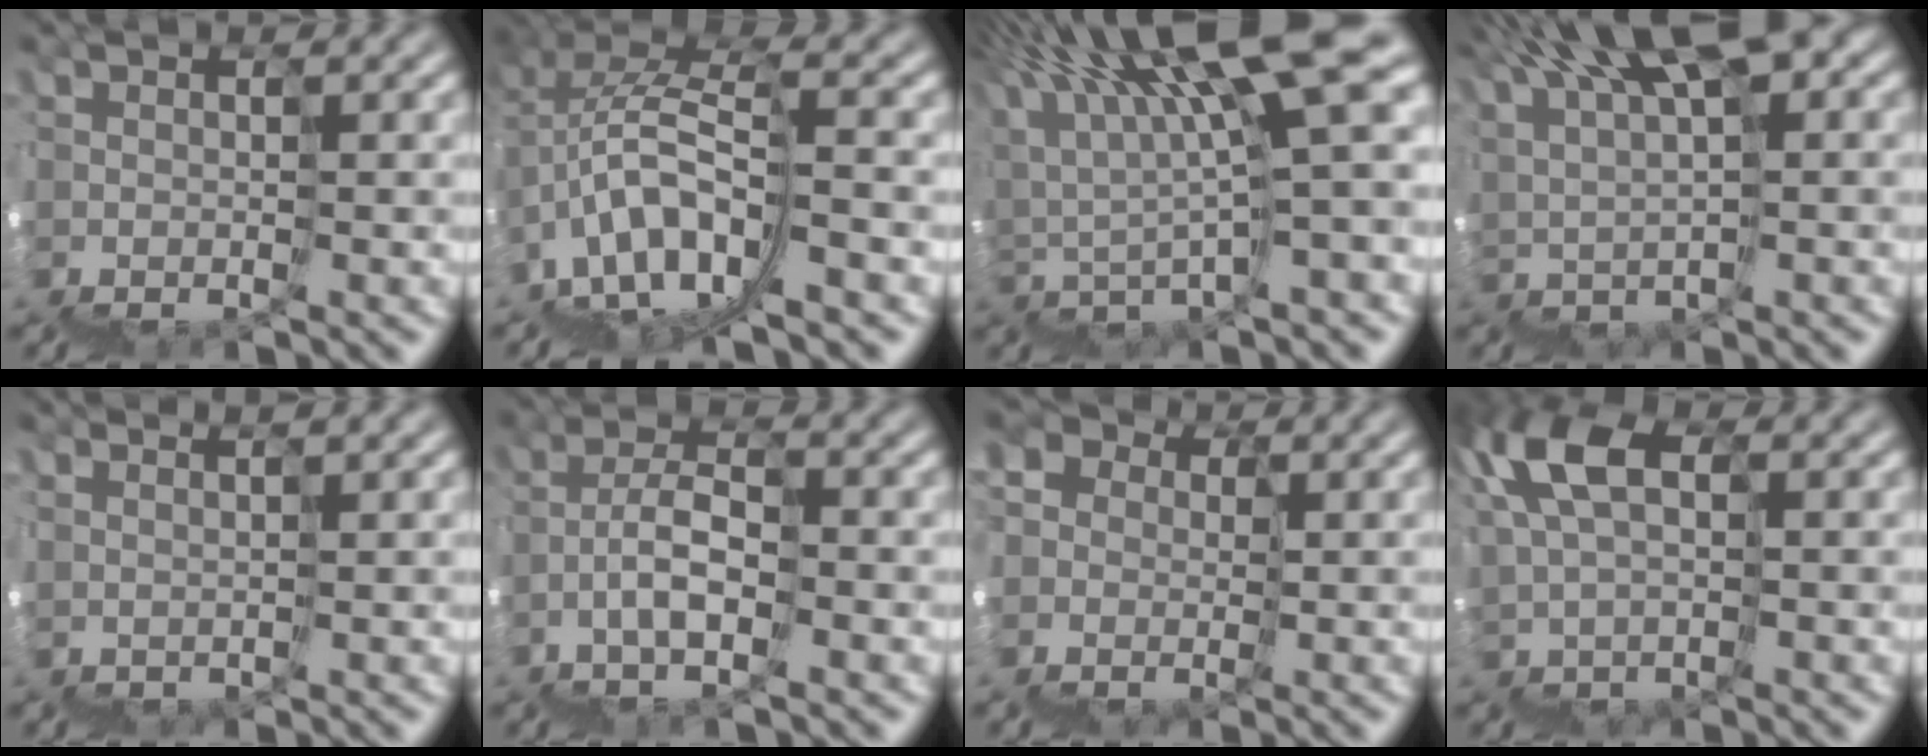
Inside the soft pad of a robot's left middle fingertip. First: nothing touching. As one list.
[{"total": 4.4, "force": [-1.0, 1.7, 4.0], "torque": [-0.081, 0.053, -0.024]}, {"total": 10.8, "force": [7.0, 0.1, 8.3], "torque": [-0.150, 0.042, 0.123]}, {"total": 9.1, "force": [7.7, 1.2, 4.6], "torque": [-0.089, 0.051, 0.134]}, {"total": 2.8, "force": [2.5, -0.9, -0.9], "torque": [0.023, 0.024, 0.039]}, {"total": 1.3, "force": [0.5, -0.8, -0.9], "torque": [0.006, 0.046, -0.009]}, {"total": 5.4, "force": [1.0, 5.3, -0.5], "torque": [0.012, 0.039, -0.026]}, {"total": 5.4, "force": [4.6, 1.8, 2.1], "torque": [-0.070, 0.039, 0.070]}]